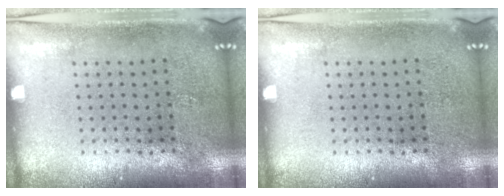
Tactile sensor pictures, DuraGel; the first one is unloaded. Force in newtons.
{"total": 0.0}